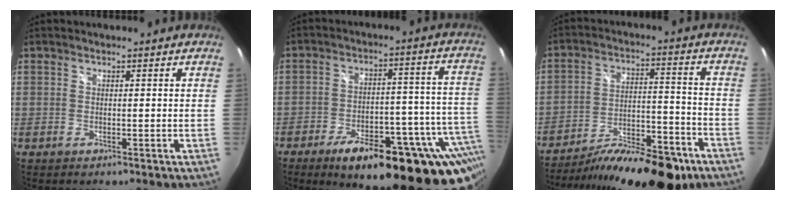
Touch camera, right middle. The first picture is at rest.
{"total": 27.1, "force": [-17.3, 8.5, 19.0], "torque": [-0.245, -0.010, -0.225]}
{"total": 20.2, "force": [-15.3, 5.9, 11.7], "torque": [-0.196, -0.026, -0.229]}